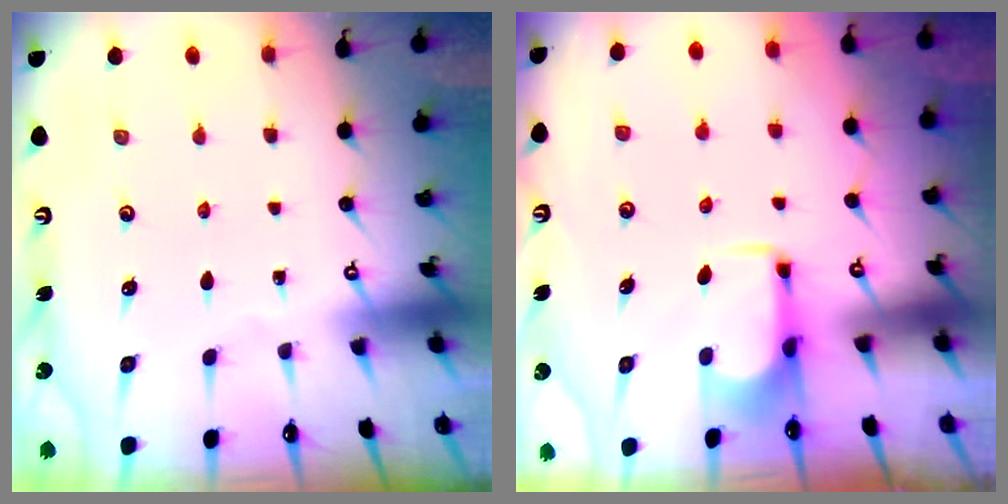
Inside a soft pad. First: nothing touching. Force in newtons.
{"total": 2.0, "press": 2.0, "slide": 0.3}